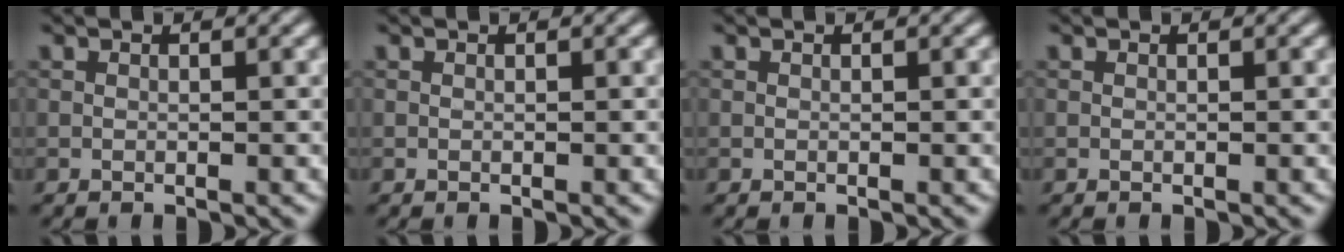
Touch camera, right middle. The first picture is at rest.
{"total": 0.0}
{"total": 0.0}
{"total": 0.0}